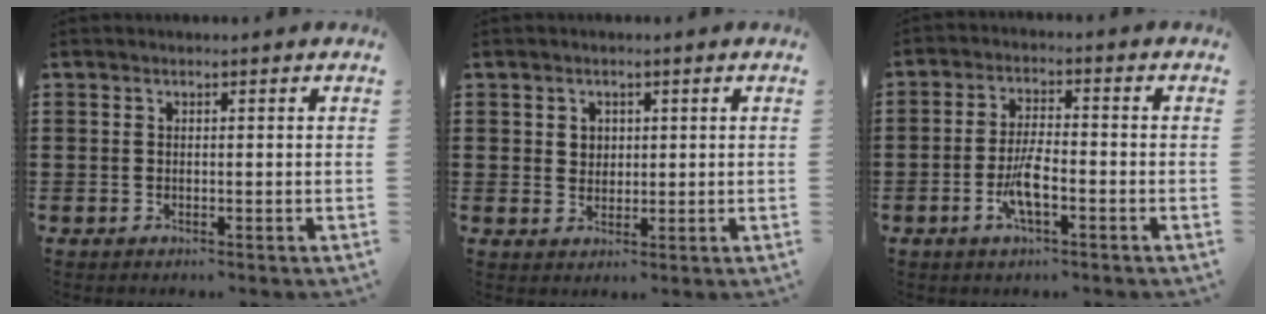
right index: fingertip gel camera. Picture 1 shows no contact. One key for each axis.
{"total": 2.0, "fx": 0.8, "fy": 1.8, "fz": 0.5, "tx": -0.015, "ty": 0.009, "tz": 0.015}
{"total": 5.7, "fx": -2.3, "fy": 1.5, "fz": 5.0, "tx": -0.109, "ty": -0.007, "tz": -0.048}